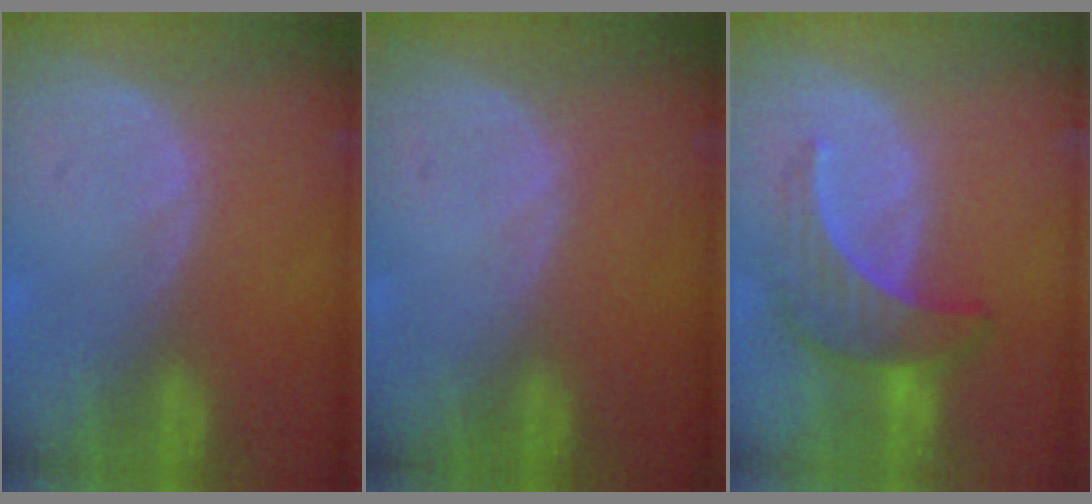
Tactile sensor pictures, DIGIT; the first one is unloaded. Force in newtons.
{"total": 0.0}
{"total": 7.0, "press": 6.6, "slide": 2.2}